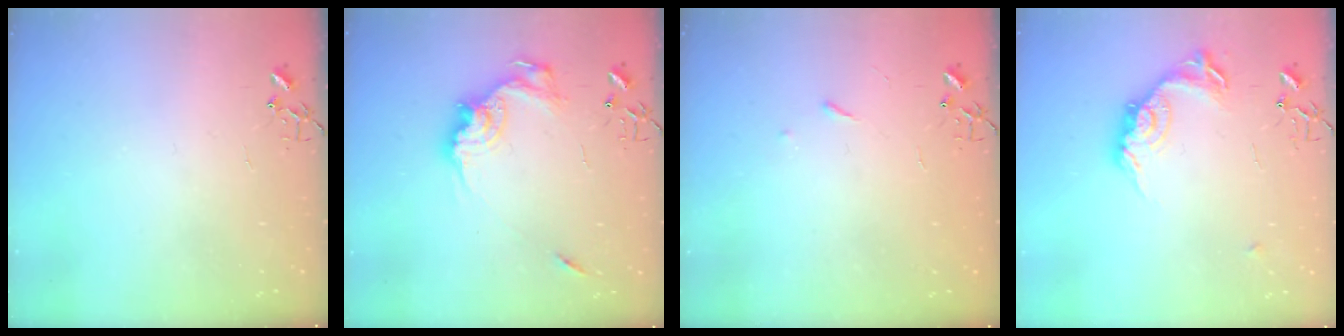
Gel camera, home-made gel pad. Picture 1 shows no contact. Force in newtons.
{"total": 14.8, "press": 14.8, "slide": 0.8}
{"total": 2.9, "press": 2.8, "slide": 0.5}
{"total": 15.0, "press": 15.0, "slide": 0.7}